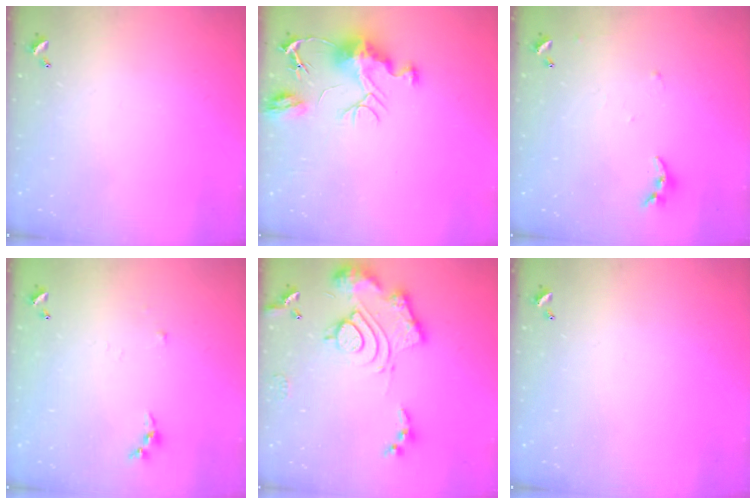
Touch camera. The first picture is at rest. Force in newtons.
{"total": 9.7, "press": 9.6, "slide": 0.9}
{"total": 4.6, "press": 4.6, "slide": 0.3}
{"total": 3.0, "press": 2.9, "slide": 0.4}
{"total": 17.9, "press": 17.8, "slide": 1.9}
{"total": 0.0}